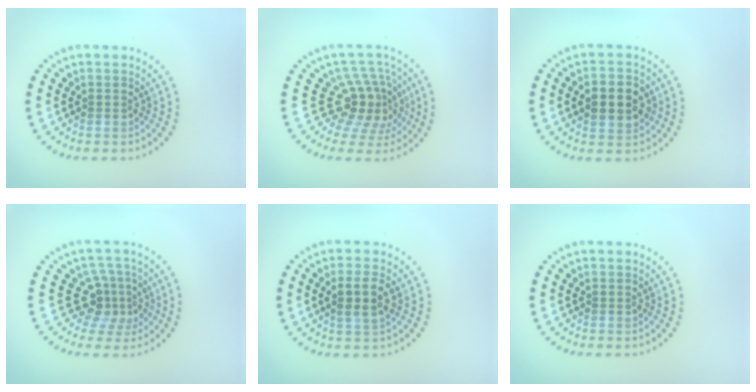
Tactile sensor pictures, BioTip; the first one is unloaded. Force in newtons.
{"total": 4.3, "press": 3.1, "slide": 3.0}
{"total": 4.6, "press": 4.6, "slide": 0.2}
{"total": 3.3, "press": 2.3, "slide": 2.4}
{"total": 2.8, "press": 2.7, "slide": 0.8}
{"total": 0.0}